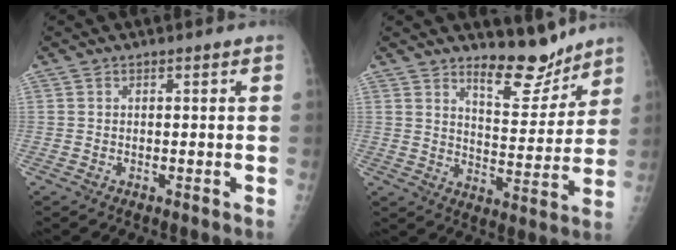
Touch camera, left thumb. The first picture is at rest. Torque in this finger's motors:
{"motor_torque": [0.01, 0.00, 0.13, -0.02, 0.00]}